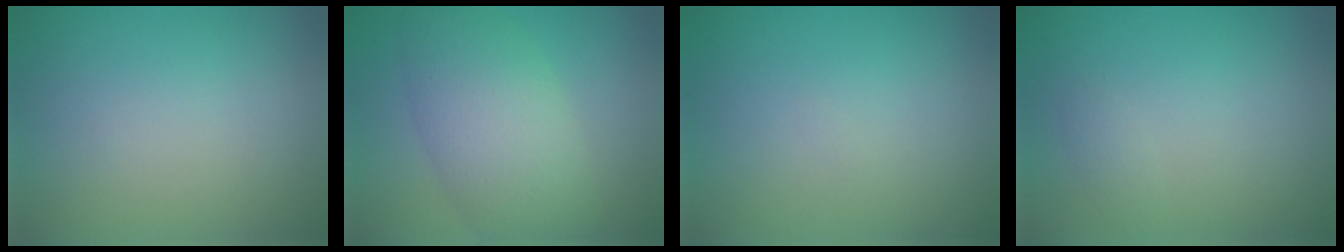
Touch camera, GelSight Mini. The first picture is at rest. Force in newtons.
{"total": 6.8, "press": 6.8, "slide": 0.2}
{"total": 0.0}
{"total": 0.7, "press": 0.7, "slide": 0.0}